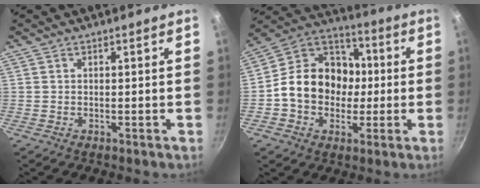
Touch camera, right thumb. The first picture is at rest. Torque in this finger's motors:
{"motor_torque": [0.89, 1.20, 0.73, -0.71, 0.29]}